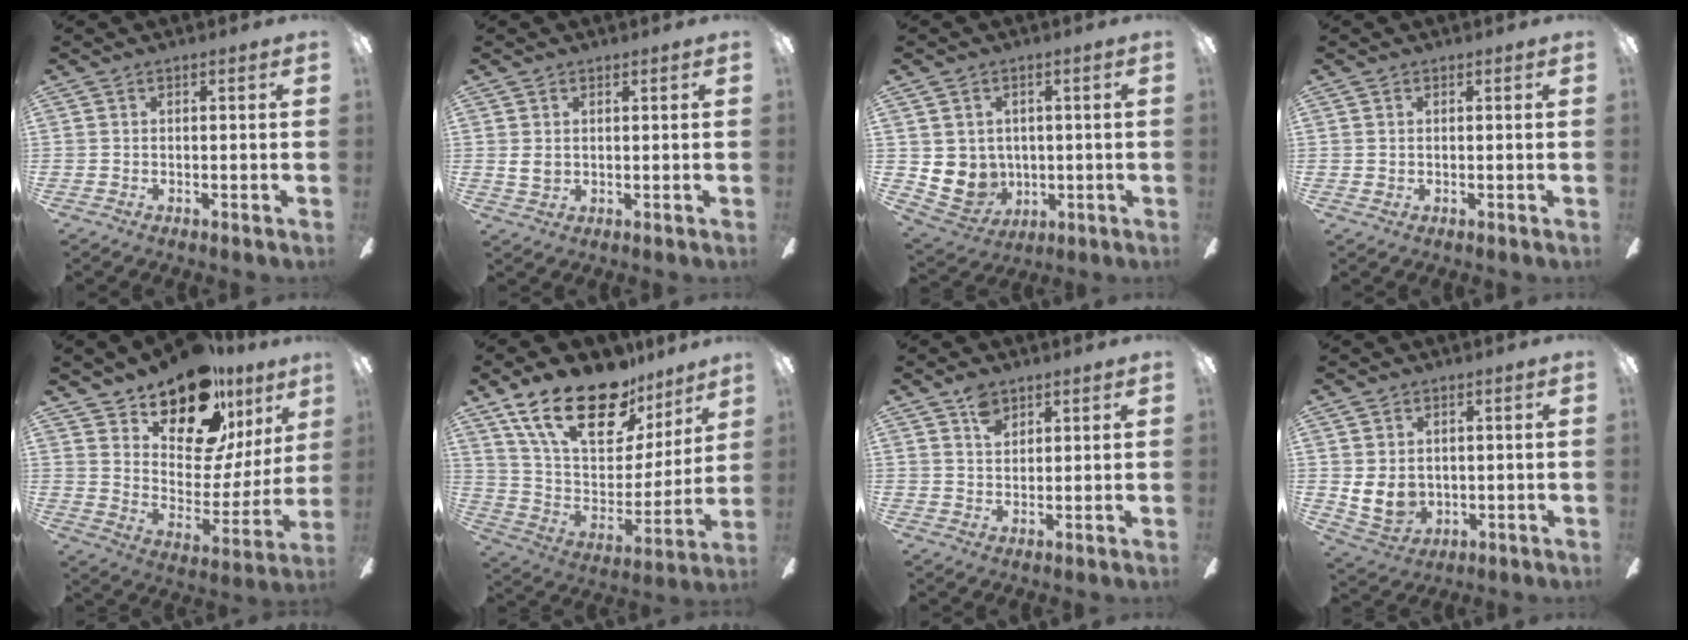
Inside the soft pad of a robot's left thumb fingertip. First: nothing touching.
{"total": 3.1, "force": [1.0, 2.3, 1.8], "torque": [-0.042, 0.002, 0.017]}
{"total": 6.5, "force": [1.4, 6.3, 0.7], "torque": [-0.043, -0.012, 0.038]}
{"total": 0.8, "force": [0.5, 0.6, 0.0], "torque": [0.000, 0.004, 0.010]}
{"total": 19.4, "force": [14.5, 9.1, 9.0], "torque": [-0.145, -0.107, 0.257]}
{"total": 23.6, "force": [16.1, 10.5, 13.7], "torque": [-0.239, -0.096, 0.288]}
{"total": 4.5, "force": [3.1, 2.7, 1.9], "torque": [-0.029, -0.006, 0.055]}
{"total": 7.6, "force": [1.3, 6.2, 4.2], "torque": [-0.101, -0.007, 0.024]}